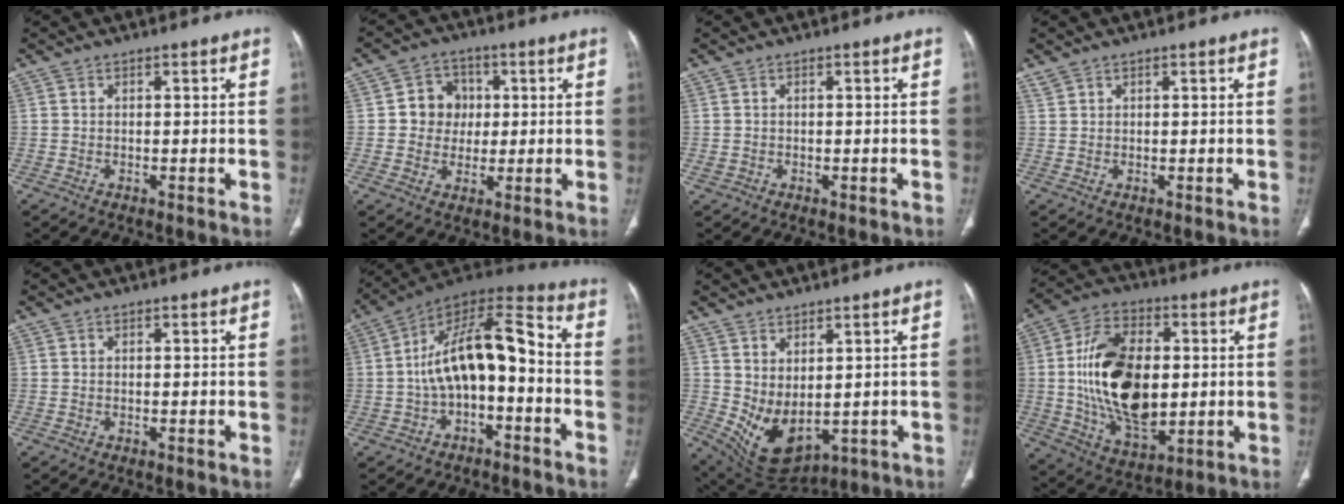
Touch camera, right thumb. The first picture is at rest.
{"total": 7.3, "force": [0.7, 6.6, 3.0], "torque": [-0.003, 0.008, 0.005]}
{"total": 1.0, "force": [-0.2, 0.8, 0.6], "torque": [-0.015, 0.007, 0.003]}
{"total": 0.9, "force": [0.8, 0.4, 0.1], "torque": [-0.002, 0.004, 0.019]}
{"total": 0.0}
{"total": 15.4, "force": [-2.4, 7.4, 13.2], "torque": [-0.216, 0.075, -0.046]}
{"total": 9.8, "force": [0.2, 5.4, 8.1], "torque": [-0.135, -0.017, 0.039]}
{"total": 20.9, "force": [0.9, 12.2, 16.9], "torque": [-0.288, -0.004, 0.027]}